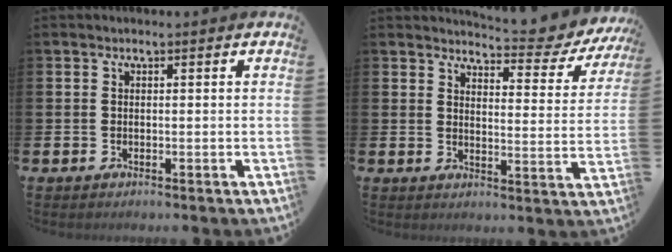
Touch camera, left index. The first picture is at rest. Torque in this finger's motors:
{"motor_torque": [0.26, -0.35, 0.50, 0.03]}